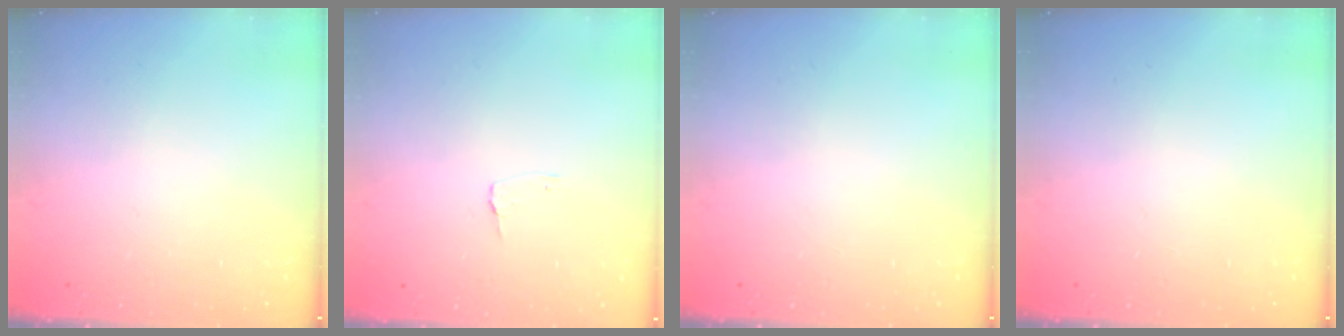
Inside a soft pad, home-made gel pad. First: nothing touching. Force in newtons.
{"total": 2.7, "press": 2.7, "slide": 0.3}
{"total": 0.0}
{"total": 0.0}